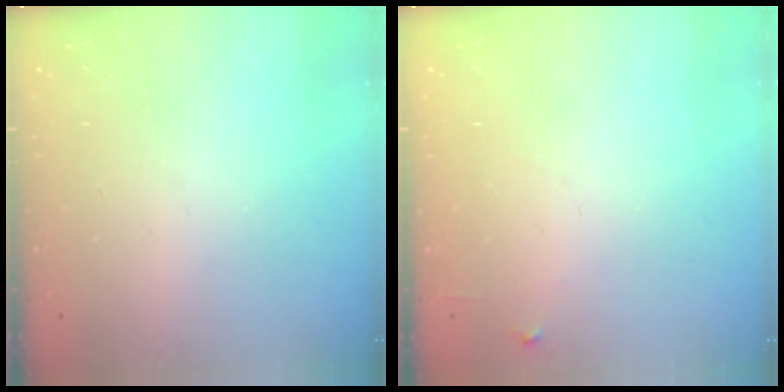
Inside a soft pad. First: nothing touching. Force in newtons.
{"total": 4.8, "press": 4.8, "slide": 0.7}